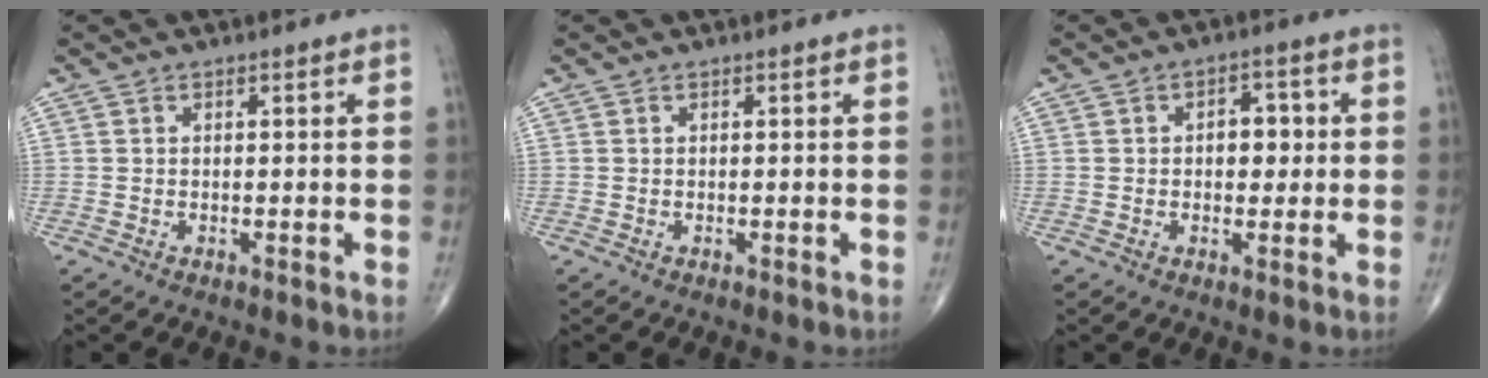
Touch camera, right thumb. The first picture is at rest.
{"total": 0.0}
{"total": 4.9, "force": [0.4, 3.2, 3.7], "torque": [-0.029, 0.011, 0.003]}